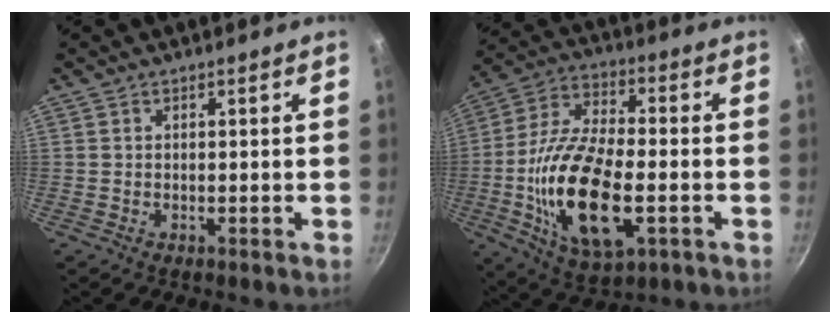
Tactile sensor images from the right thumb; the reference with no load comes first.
{"total": 20.9, "force": [-4.6, 9.4, 18.0], "torque": [-0.346, 0.009, -0.076]}